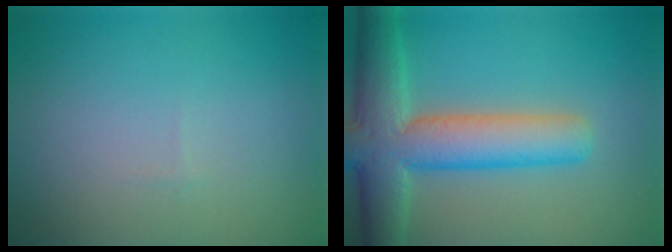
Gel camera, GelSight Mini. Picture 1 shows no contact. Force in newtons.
{"total": 8.9, "press": 8.9, "slide": 0.4}